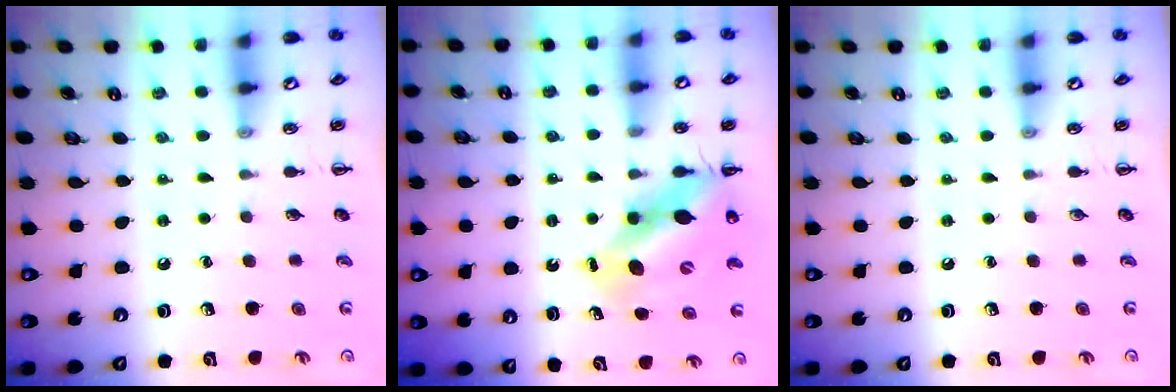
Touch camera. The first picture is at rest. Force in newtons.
{"total": 10.7, "press": 10.3, "slide": 2.7}
{"total": 0.0}